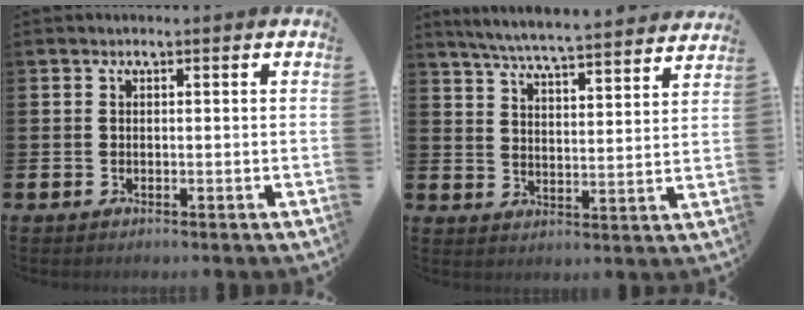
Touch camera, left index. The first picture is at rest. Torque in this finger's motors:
{"motor_torque": [0.99, -1.15, 0.55, 0.12]}